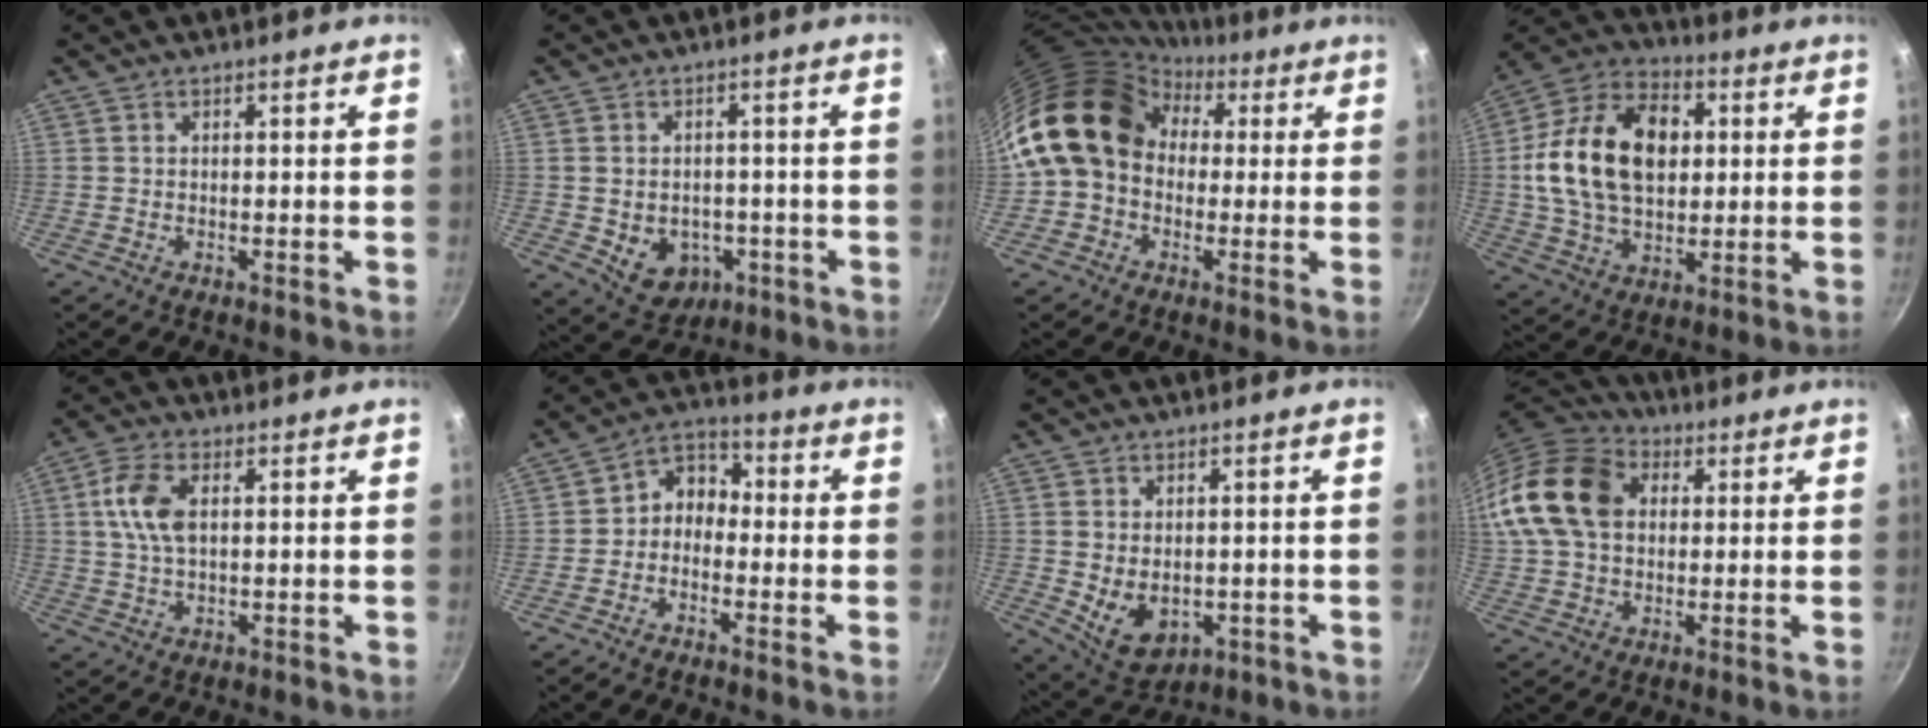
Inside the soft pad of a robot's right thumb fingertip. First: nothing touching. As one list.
[{"total": 8.6, "force": [-2.3, 6.7, 4.8], "torque": [-0.045, 0.008, -0.016]}, {"total": 14.6, "force": [2.3, 11.7, 8.4], "torque": [-0.111, 0.031, 0.021]}, {"total": 21.6, "force": [2.8, 14.5, 15.7], "torque": [-0.256, 0.016, 0.038]}, {"total": 7.5, "force": [1.5, 4.1, 6.1], "torque": [-0.120, 0.009, 0.026]}, {"total": 5.8, "force": [-1.6, 4.6, 3.2], "torque": [-0.026, 0.036, -0.046]}, {"total": 7.9, "force": [-0.6, 5.7, 5.5], "torque": [-0.074, -0.012, 0.013]}, {"total": 17.0, "force": [3.6, 12.5, 11.0], "torque": [-0.197, 0.021, 0.051]}]